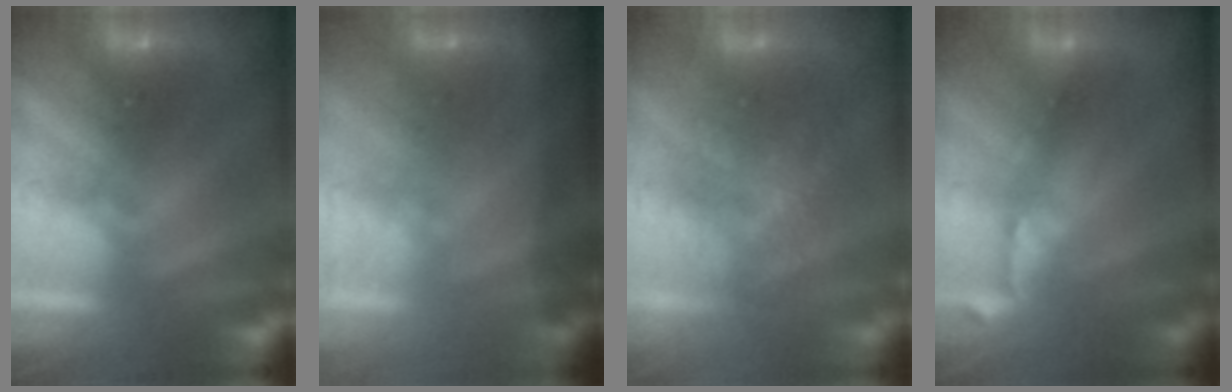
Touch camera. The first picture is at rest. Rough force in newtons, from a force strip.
{"total": 1.5}
{"total": 4.5}
{"total": 2.7}